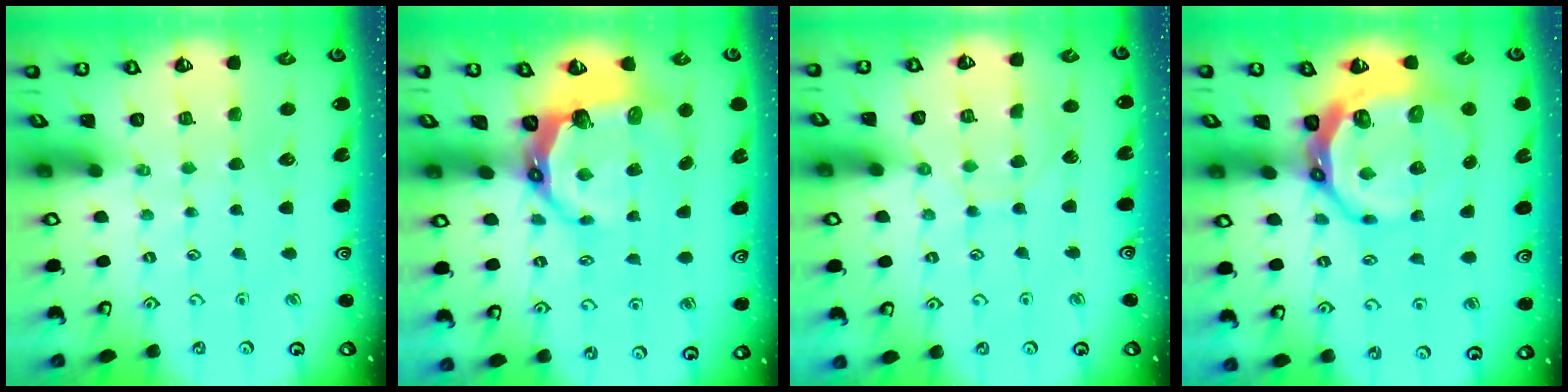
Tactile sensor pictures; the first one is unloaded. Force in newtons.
{"total": 9.2, "press": 7.5, "slide": 5.2}
{"total": 5.6, "press": 5.5, "slide": 0.6}
{"total": 14.0, "press": 13.2, "slide": 4.7}